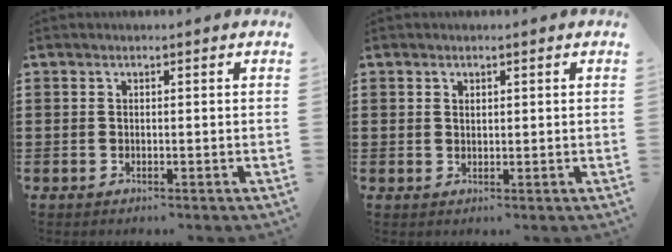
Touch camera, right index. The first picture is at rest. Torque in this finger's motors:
{"motor_torque": [-0.38, 0.52, -0.02, -0.01]}